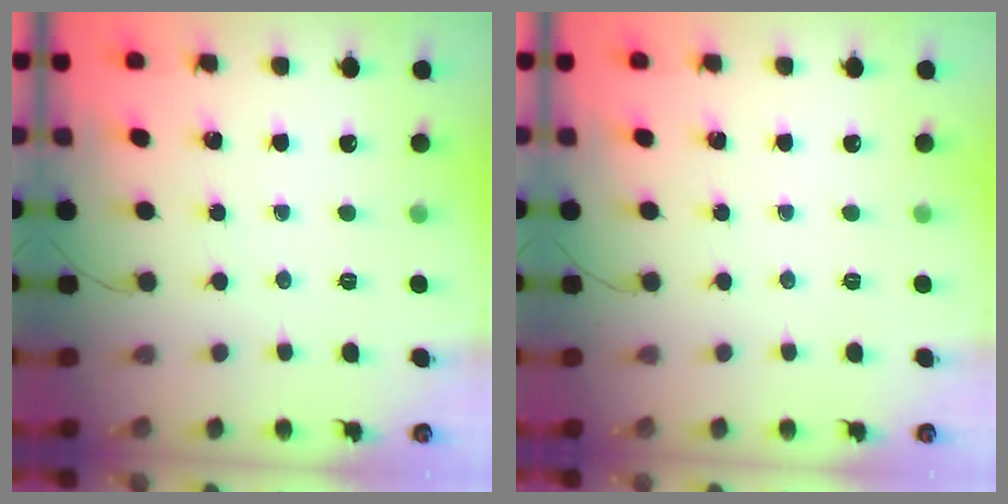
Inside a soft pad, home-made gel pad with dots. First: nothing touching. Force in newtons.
{"total": 0.0}